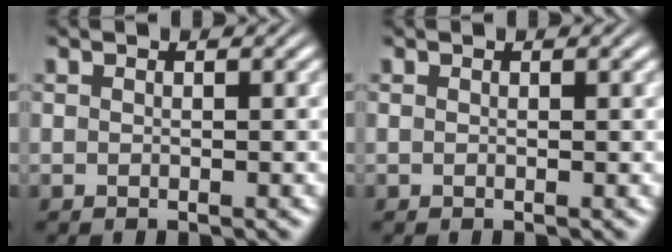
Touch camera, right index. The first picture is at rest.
{"total": 0.0}